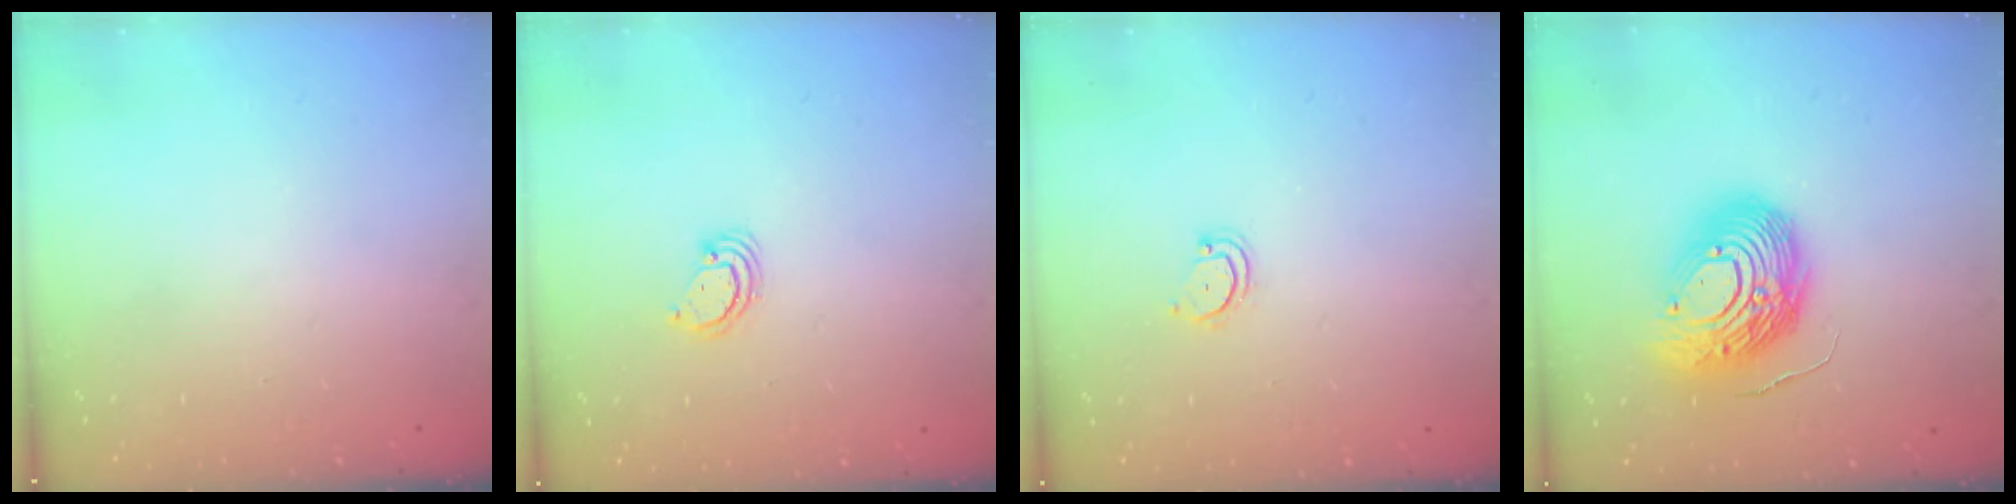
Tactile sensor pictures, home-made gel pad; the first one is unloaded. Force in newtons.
{"total": 2.3, "press": 2.3, "slide": 0.1}
{"total": 2.8, "press": 2.8, "slide": 0.3}
{"total": 17.1, "press": 16.9, "slide": 2.7}